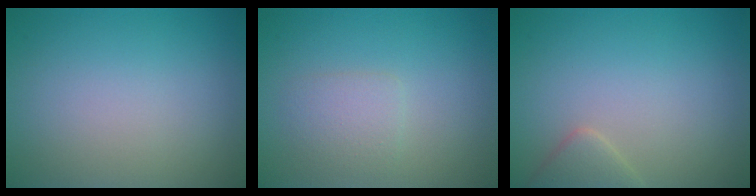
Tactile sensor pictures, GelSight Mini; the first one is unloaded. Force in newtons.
{"total": 1.9, "press": 1.9, "slide": 0.0}
{"total": 1.8, "press": 1.8, "slide": 0.2}